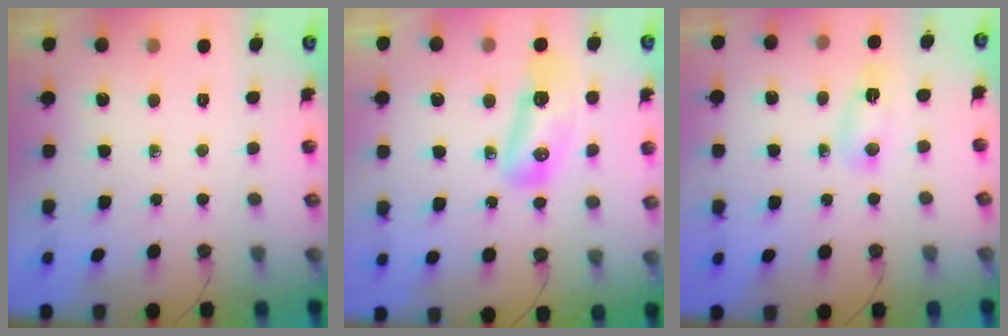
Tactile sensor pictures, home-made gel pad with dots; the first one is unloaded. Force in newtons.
{"total": 20.6, "press": 14.9, "slide": 14.3}
{"total": 4.0, "press": 3.7, "slide": 1.4}